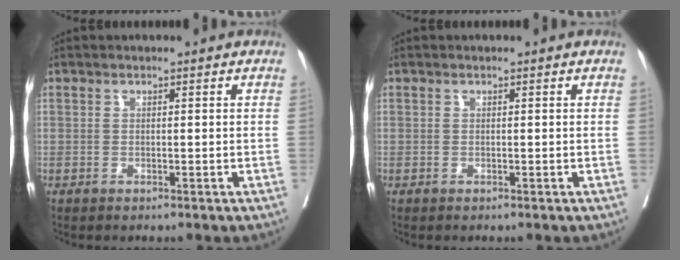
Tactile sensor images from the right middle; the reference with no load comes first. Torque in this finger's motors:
{"motor_torque": [0.00, 0.00, 0.00, 0.00]}